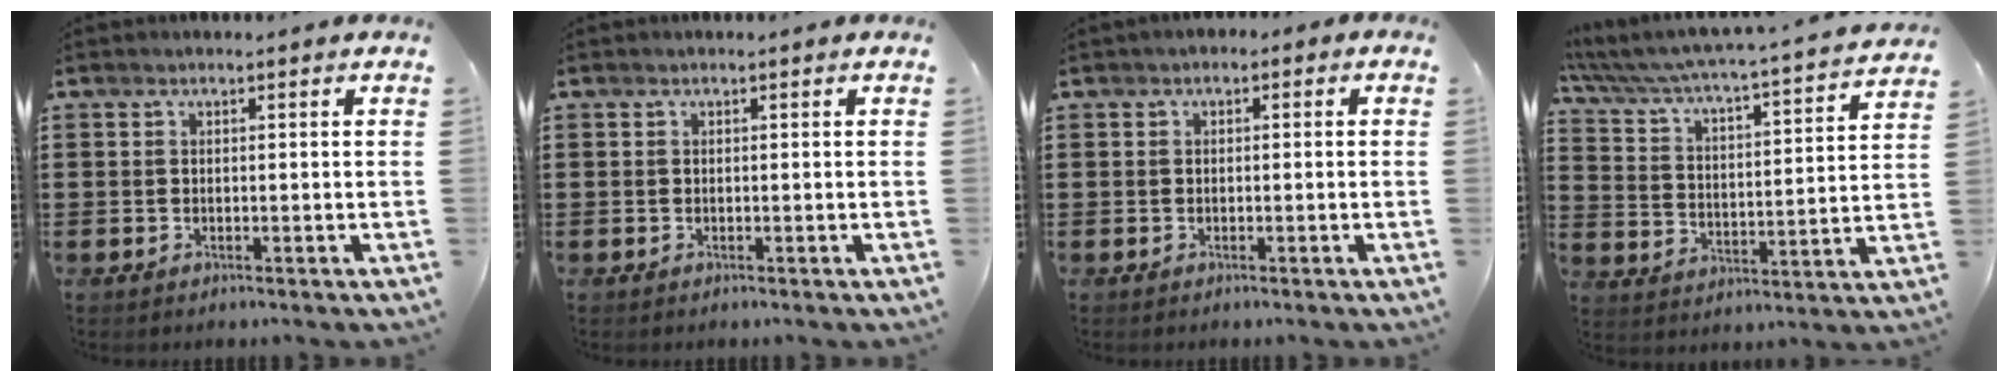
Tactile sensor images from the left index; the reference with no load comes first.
{"total": 0.0}
{"total": 1.0, "force": [-0.6, 0.7, 0.3], "torque": [-0.008, 0.002, -0.013]}
{"total": 3.4, "force": [3.1, -0.3, 1.5], "torque": [-0.050, -0.040, 0.039]}